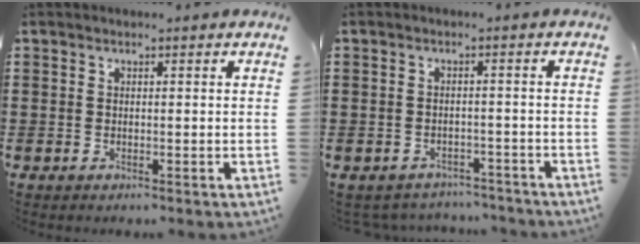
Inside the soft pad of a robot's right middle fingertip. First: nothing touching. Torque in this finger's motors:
{"motor_torque": [0.09, 0.03, -0.05, 0.00]}